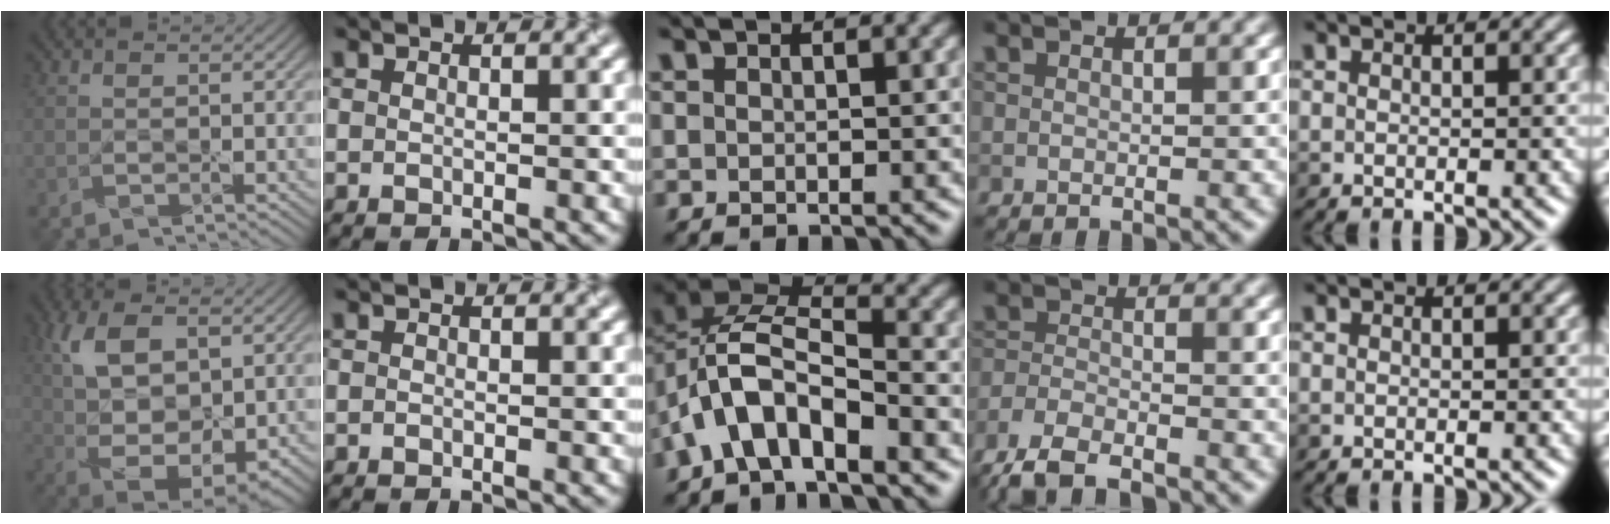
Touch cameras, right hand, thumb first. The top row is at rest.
{"thumb": {"total": 11.9, "force": [2.6, 6.0, 10.0], "torque": [-0.204, -0.004, 0.052]}, "middle": {"total": 7.6, "force": [-3.3, 3.8, 5.7], "torque": [-0.118, 0.009, -0.074]}, "ring": {"total": 5.4, "force": [-4.6, 1.4, 2.5], "torque": [-0.048, -0.008, -0.098]}}